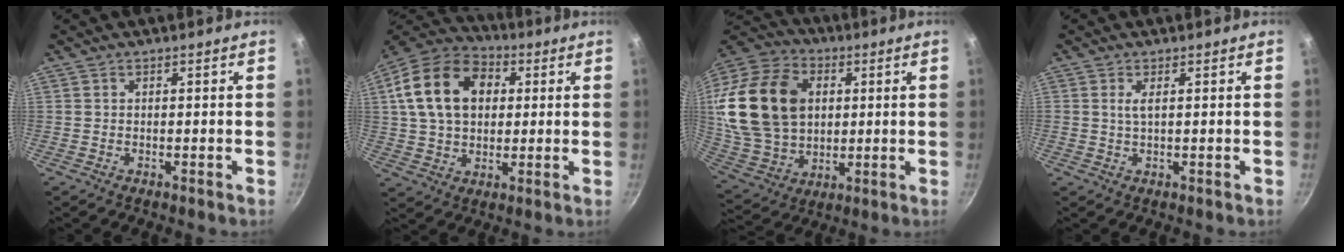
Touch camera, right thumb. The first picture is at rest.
{"total": 18.5, "force": [4.2, 13.2, 12.2], "torque": [-0.197, 0.020, 0.064]}
{"total": 24.8, "force": [4.5, 17.9, 16.5], "torque": [-0.301, 0.004, 0.091]}
{"total": 1.7, "force": [0.5, 0.6, 1.6], "torque": [-0.033, -0.001, 0.011]}